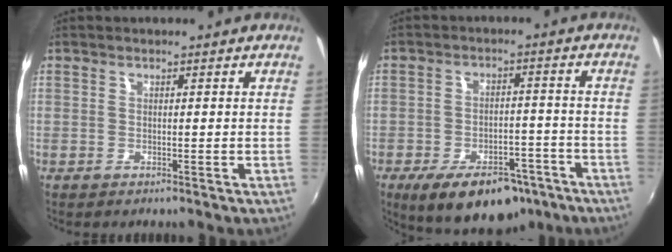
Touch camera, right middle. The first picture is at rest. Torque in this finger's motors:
{"motor_torque": [1.16, -0.97, 0.53, 0.11]}